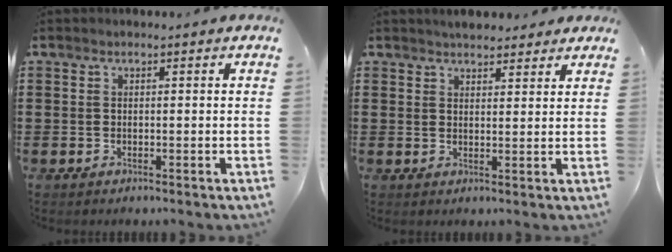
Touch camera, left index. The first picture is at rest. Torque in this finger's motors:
{"motor_torque": [2.14, 0.00, 0.28, 0.00]}